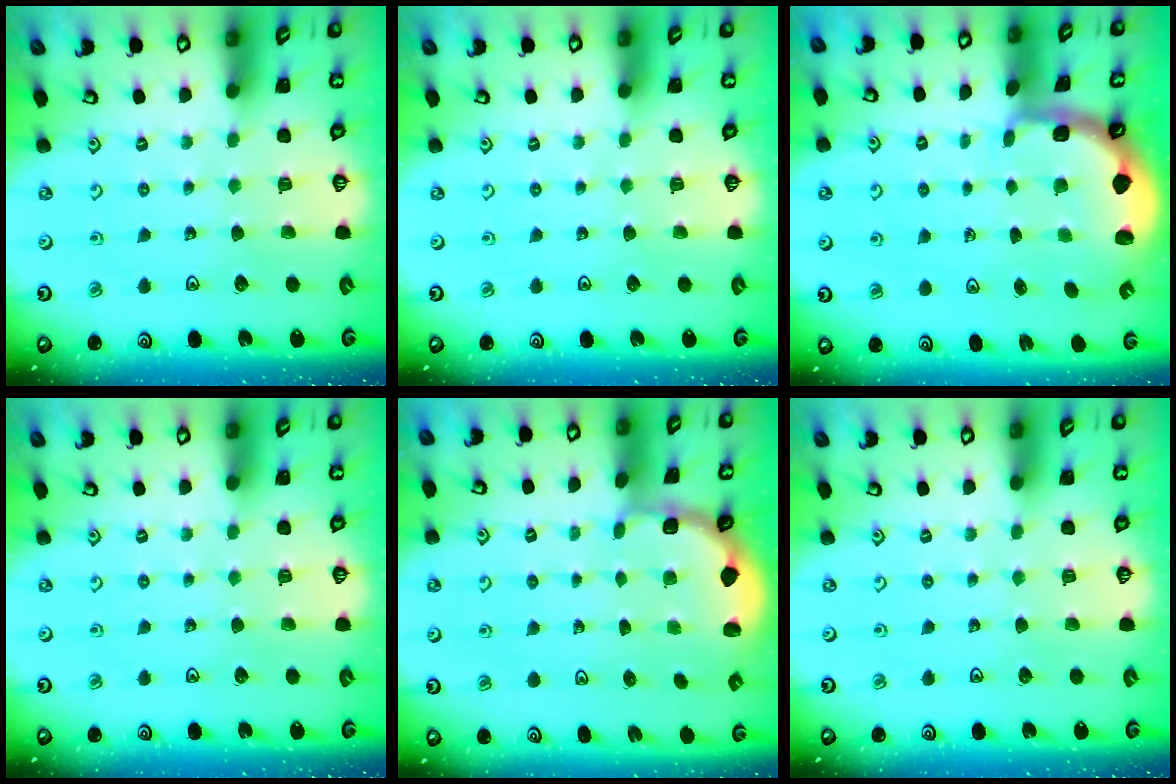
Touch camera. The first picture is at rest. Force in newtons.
{"total": 0.0}
{"total": 2.0, "press": 1.8, "slide": 0.9}
{"total": 0.0}
{"total": 1.8, "press": 1.6, "slide": 0.7}
{"total": 0.0}